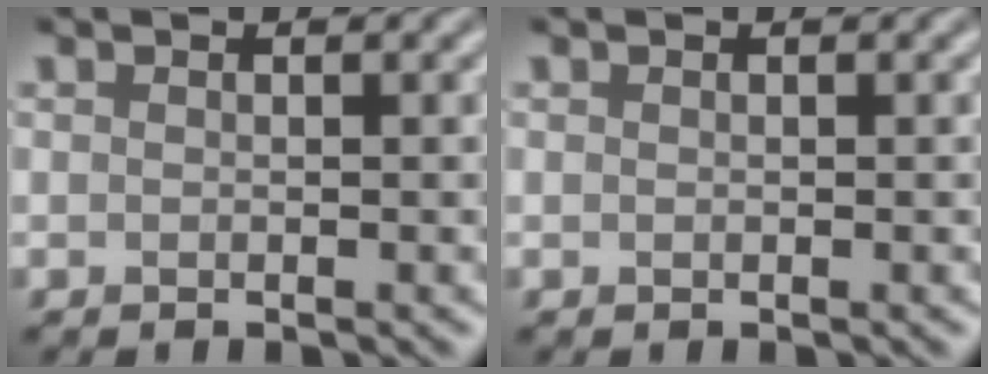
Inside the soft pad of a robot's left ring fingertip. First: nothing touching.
{"total": 0.0}